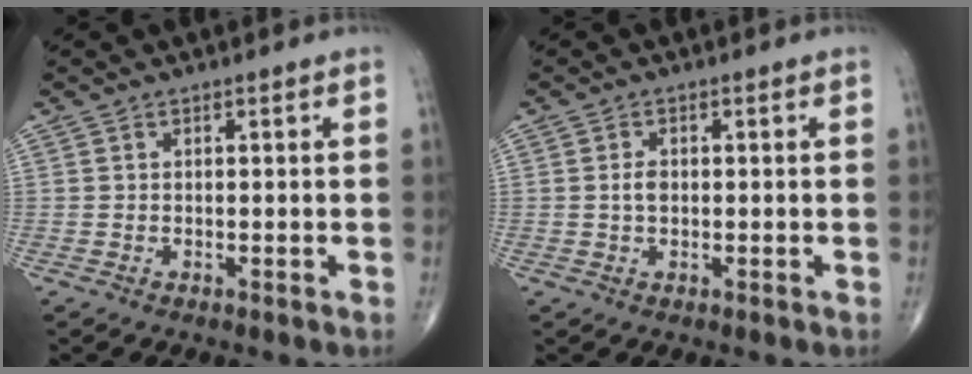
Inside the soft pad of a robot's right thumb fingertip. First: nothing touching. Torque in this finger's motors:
{"motor_torque": [0.15, -0.02, 0.35, 0.14, -0.01]}